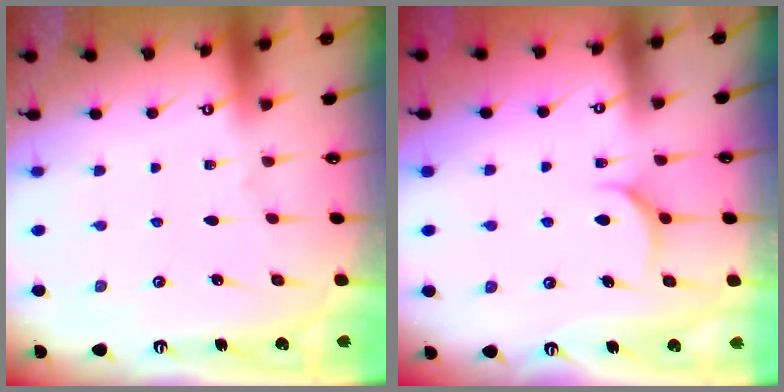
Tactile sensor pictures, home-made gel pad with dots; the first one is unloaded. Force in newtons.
{"total": 5.6, "press": 5.6, "slide": 0.6}